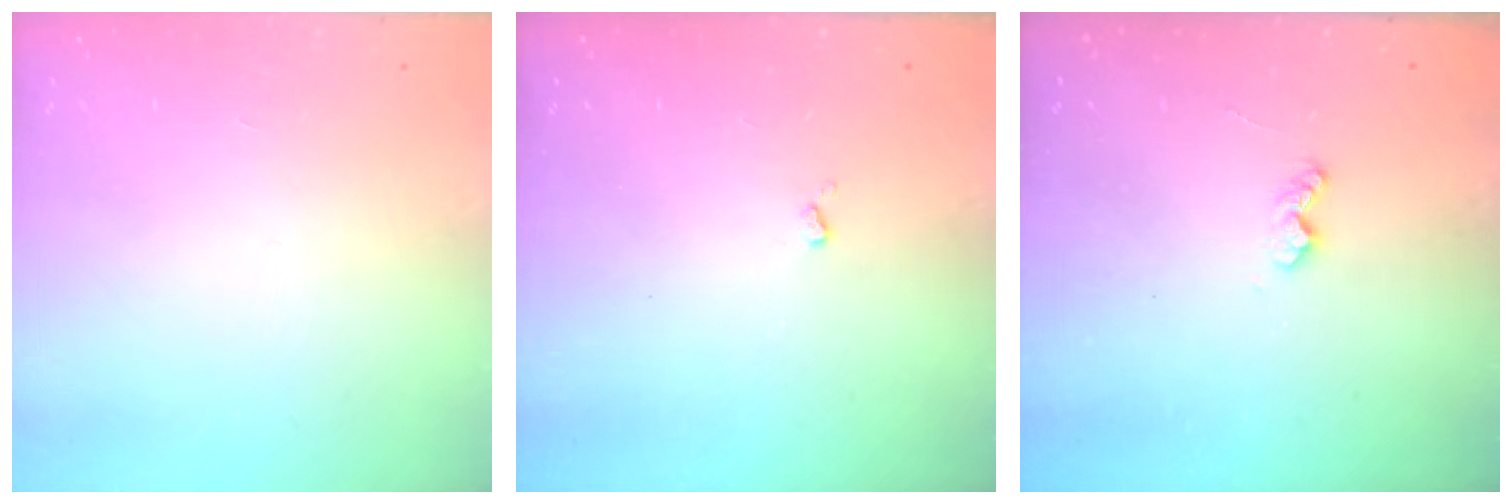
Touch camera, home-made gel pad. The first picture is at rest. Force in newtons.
{"total": 2.5, "press": 2.4, "slide": 0.5}
{"total": 5.9, "press": 5.9, "slide": 0.5}